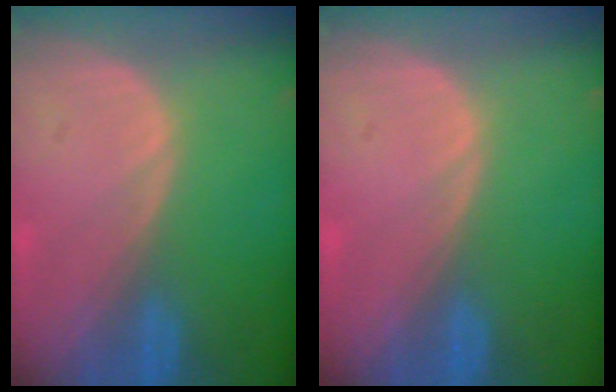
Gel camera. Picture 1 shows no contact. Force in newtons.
{"total": 0.0}